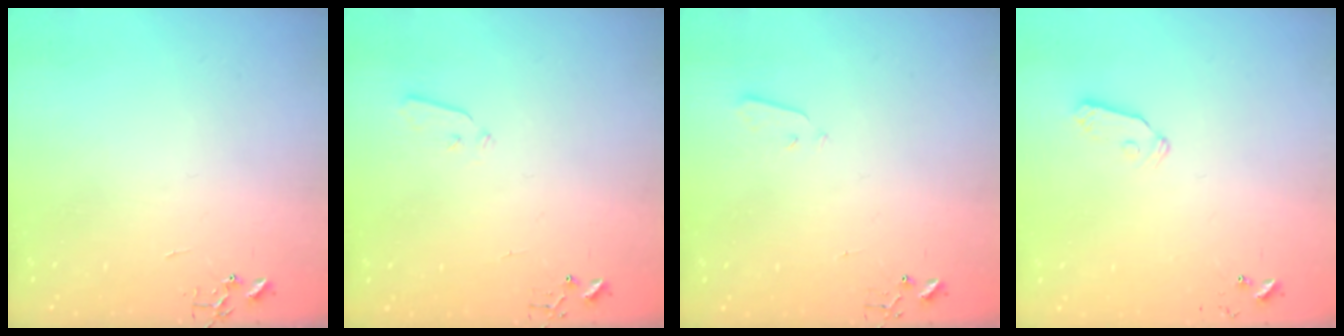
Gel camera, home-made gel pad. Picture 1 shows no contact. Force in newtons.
{"total": 3.5, "press": 3.4, "slide": 0.6}
{"total": 2.1, "press": 2.1, "slide": 0.3}
{"total": 5.6, "press": 5.6, "slide": 0.3}